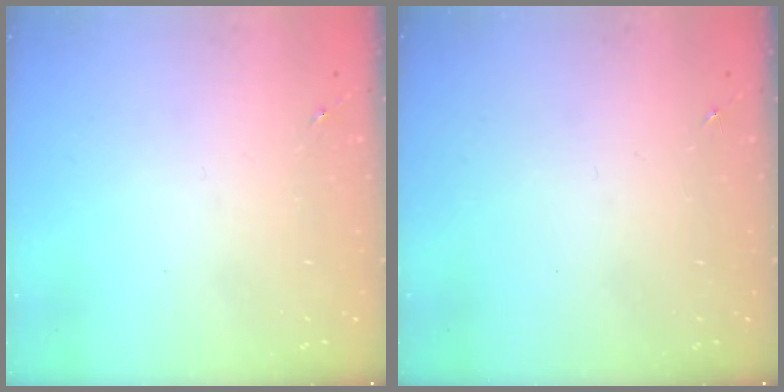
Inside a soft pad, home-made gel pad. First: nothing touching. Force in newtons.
{"total": 0.0}